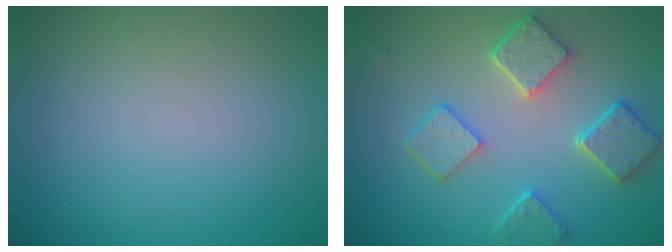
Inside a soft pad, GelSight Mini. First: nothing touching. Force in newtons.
{"total": 5.5, "press": 4.5, "slide": 3.3}